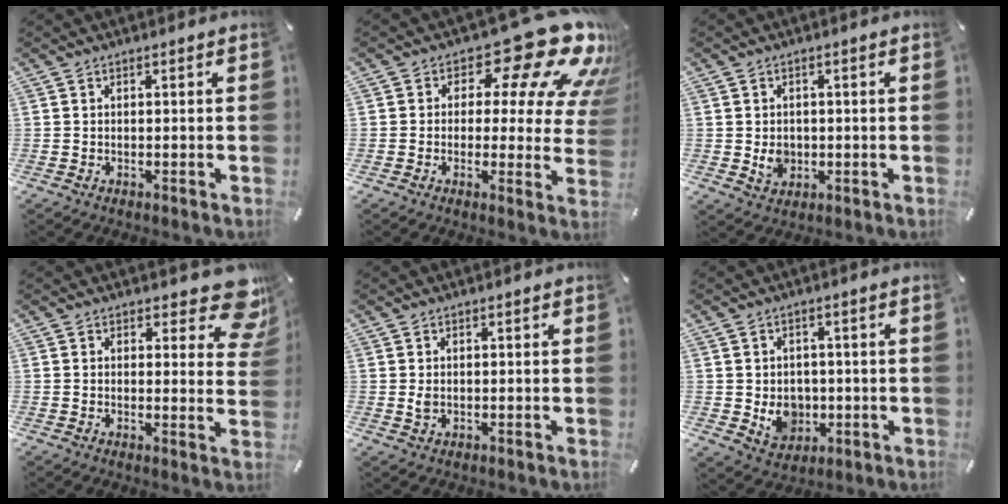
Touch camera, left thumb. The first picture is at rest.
{"total": 19.4, "force": [11.3, 8.4, 13.4], "torque": [-0.174, -0.079, 0.182]}
{"total": 4.4, "force": [-0.4, 3.8, 2.0], "torque": [-0.018, -0.005, -0.009]}
{"total": 9.1, "force": [6.3, 3.9, 5.3], "torque": [-0.052, -0.048, 0.107]}
{"total": 1.5, "force": [0.2, 1.1, 1.0], "torque": [-0.013, -0.001, 0.001]}
{"total": 6.9, "force": [-0.7, 6.2, 3.0], "torque": [-0.047, 0.005, -0.010]}